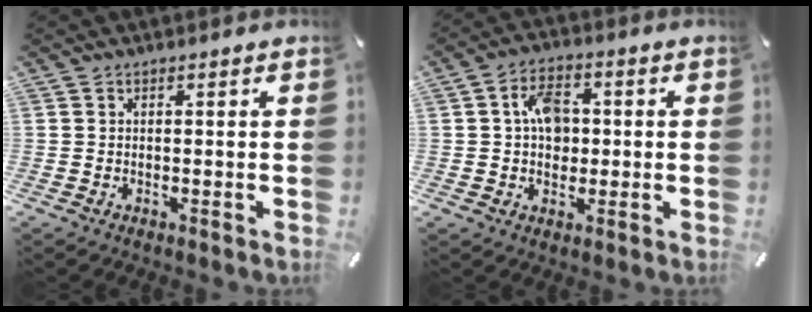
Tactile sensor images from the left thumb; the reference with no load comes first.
{"total": 7.9, "force": [0.7, 5.8, 5.4], "torque": [-0.088, 0.006, 0.009]}